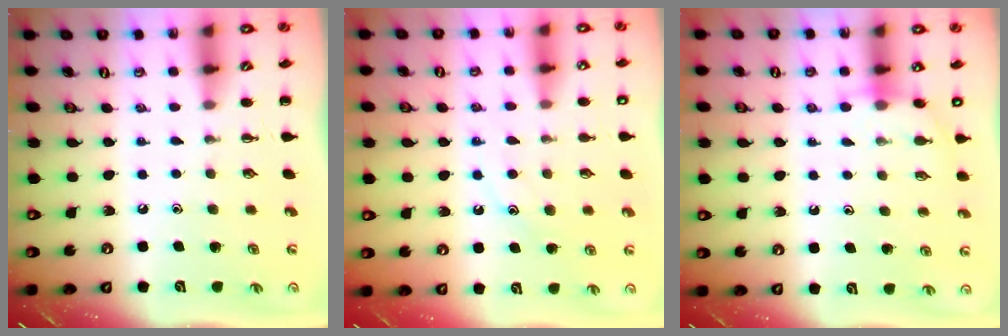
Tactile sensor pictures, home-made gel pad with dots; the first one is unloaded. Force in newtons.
{"total": 11.2, "press": 11.1, "slide": 1.2}
{"total": 6.4, "press": 6.3, "slide": 1.3}